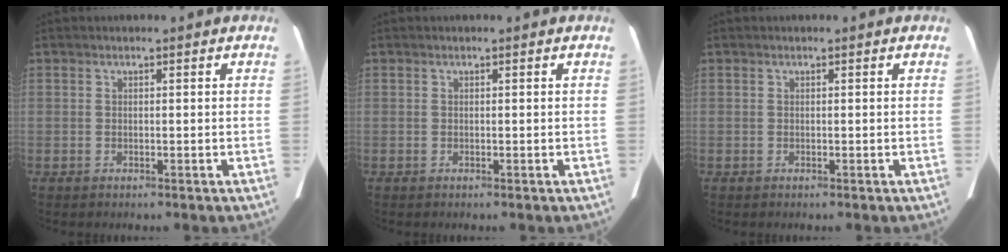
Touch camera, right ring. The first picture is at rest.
{"total": 0.0}
{"total": 0.0}